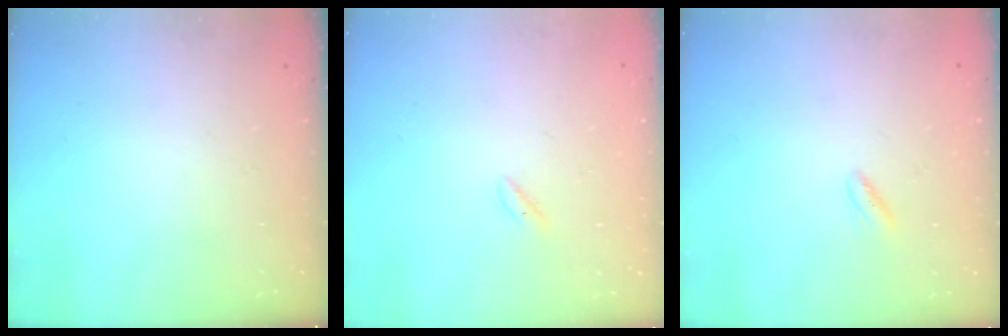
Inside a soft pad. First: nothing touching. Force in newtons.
{"total": 1.2, "press": 0.9, "slide": 0.8}
{"total": 2.0, "press": 1.9, "slide": 0.8}